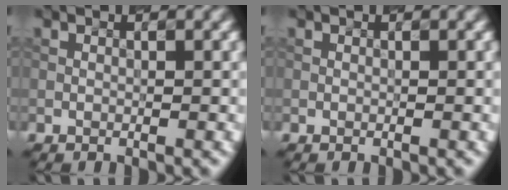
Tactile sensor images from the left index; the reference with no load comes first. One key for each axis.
{"total": 0.0}